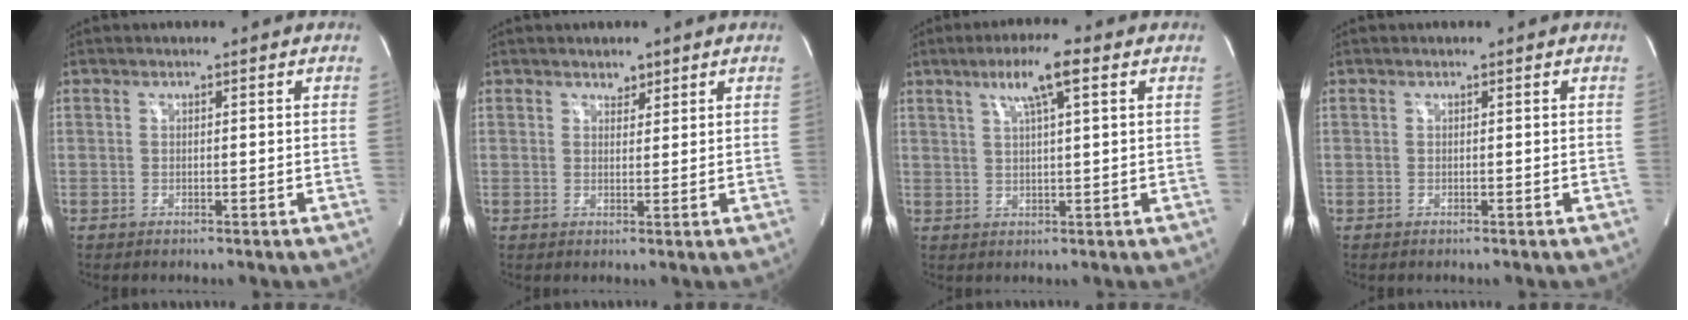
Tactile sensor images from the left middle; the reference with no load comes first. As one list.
[{"total": 1.6, "force": [1.3, 0.9, 0.5], "torque": [-0.006, 0.000, 0.020]}, {"total": 6.4, "force": [3.1, 0.2, 5.5], "torque": [-0.101, 0.011, 0.054]}, {"total": 0.0}]